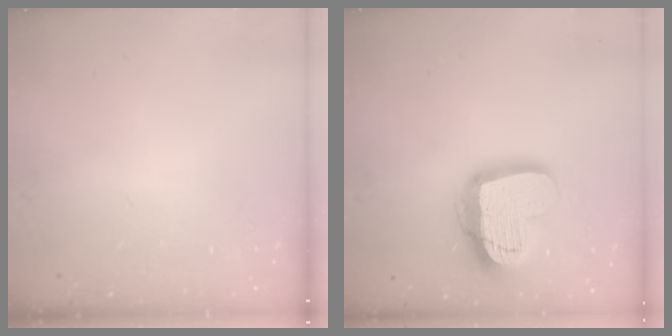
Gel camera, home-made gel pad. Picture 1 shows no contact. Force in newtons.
{"total": 18.4, "press": 18.3, "slide": 1.6}